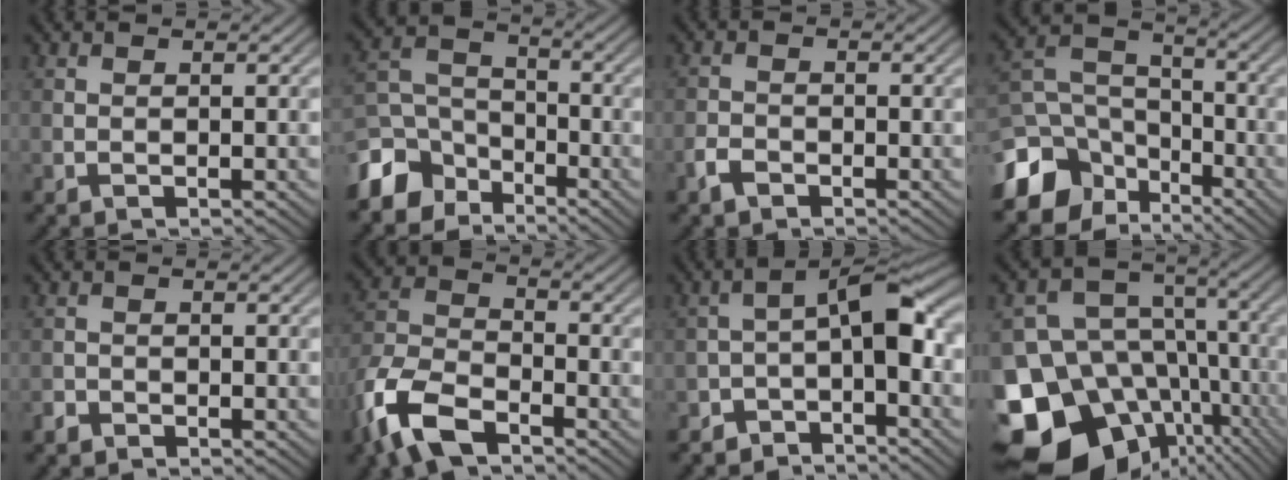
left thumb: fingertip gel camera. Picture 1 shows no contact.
{"total": 8.2, "force": [-5.9, 5.0, 2.9], "torque": [-0.068, -0.003, -0.138]}
{"total": 2.2, "force": [-1.5, 1.2, 1.0], "torque": [-0.020, 0.000, -0.036]}
{"total": 11.1, "force": [-6.7, 7.4, 4.9], "torque": [-0.132, -0.017, -0.132]}
{"total": 1.1, "force": [-0.9, 0.6, 0.2], "torque": [-0.004, 0.000, -0.021]}
{"total": 10.6, "force": [-6.7, 5.0, 6.6], "torque": [-0.150, -0.015, -0.149]}
{"total": 6.7, "force": [-3.2, 3.0, 5.1], "torque": [-0.064, 0.014, -0.069]}
{"total": 21.3, "force": [-10.3, 16.4, 9.0], "torque": [-0.176, -0.041, -0.148]}